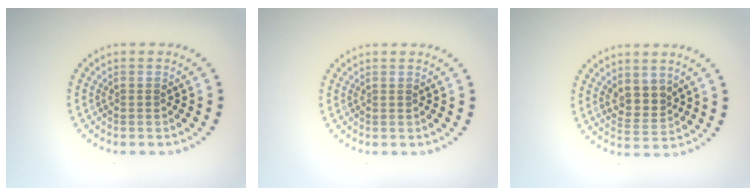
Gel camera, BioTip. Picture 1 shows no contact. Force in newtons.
{"total": 0.0}
{"total": 2.5, "press": 2.2, "slide": 1.1}